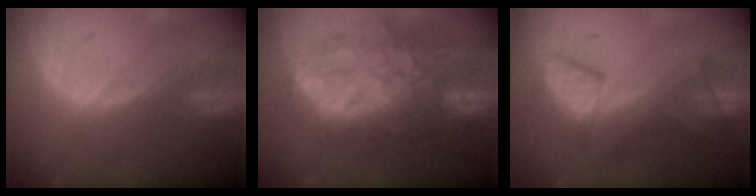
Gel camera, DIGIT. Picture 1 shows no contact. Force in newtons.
{"total": 12.2, "press": 12.2, "slide": 1.1}
{"total": 7.7, "press": 7.3, "slide": 2.5}